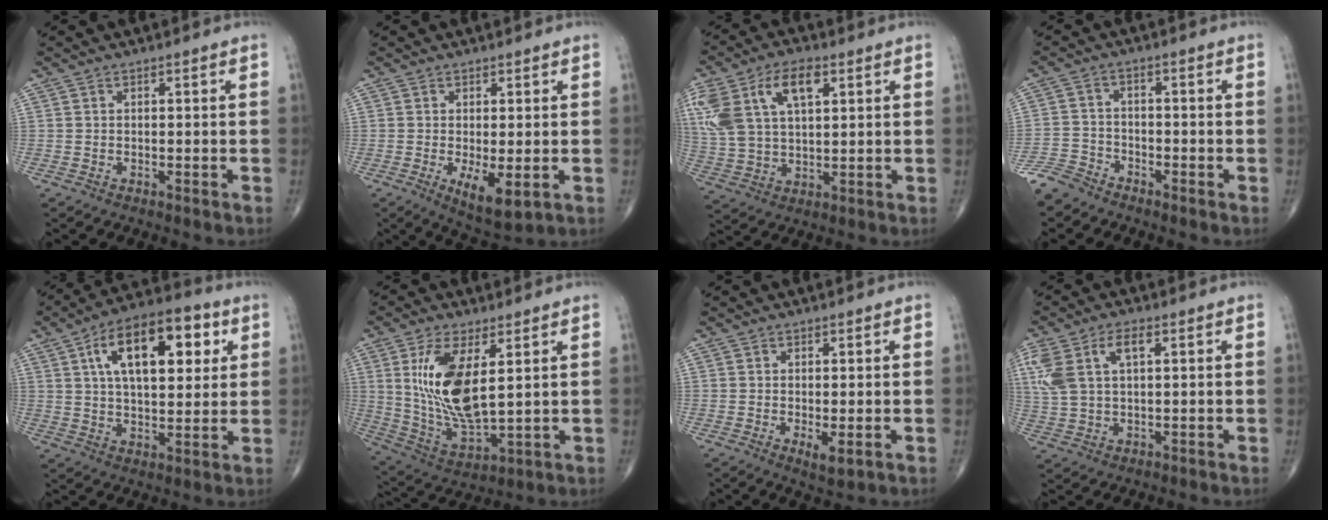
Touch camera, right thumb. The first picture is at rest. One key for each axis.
{"total": 6.6, "fx": -1.5, "fy": 2.5, "fz": 5.9, "tx": -0.098, "ty": -0.021, "tz": -0.016}
{"total": 16.3, "fx": 6.2, "fy": 8.9, "fz": 12.2, "tx": -0.258, "ty": 0.009, "tz": 0.121}
{"total": 5.2, "fx": -4.6, "fy": 2.3, "fz": 0.5, "tx": -0.007, "ty": 0.008, "tz": -0.104}
{"total": 18.6, "fx": 6.3, "fy": 9.1, "fz": 14.9, "tx": -0.203, "ty": 0.001, "tz": 0.097}
{"total": 15.4, "fx": 3.9, "fy": 6.4, "fz": 13.5, "tx": -0.262, "ty": -0.026, "tz": 0.089}
{"total": 2.9, "fx": -0.5, "fy": 1.1, "fz": 2.6, "tx": -0.044, "ty": -0.010, "tz": -0.005}
{"total": 7.1, "fx": 2.2, "fy": 3.7, "fz": 5.7, "tx": -0.146, "ty": 0.018, "tz": 0.049}